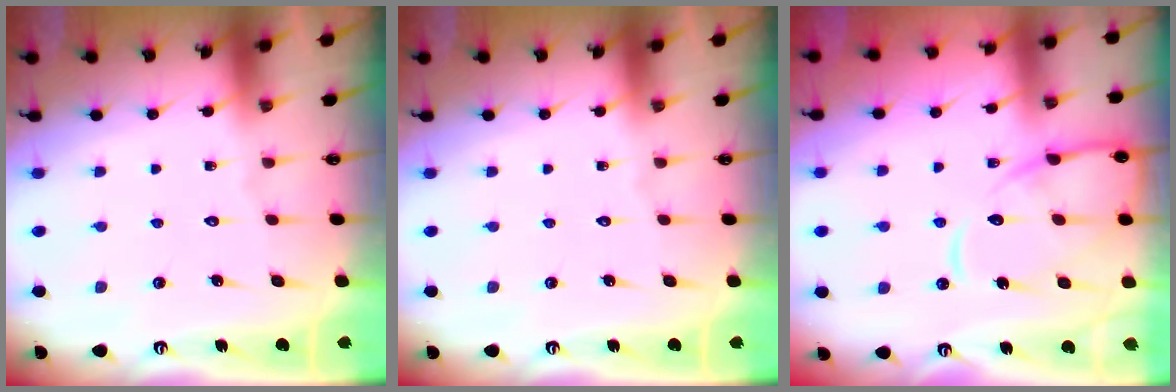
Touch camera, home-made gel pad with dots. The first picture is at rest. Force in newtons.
{"total": 0.0}
{"total": 13.2, "press": 13.1, "slide": 1.3}